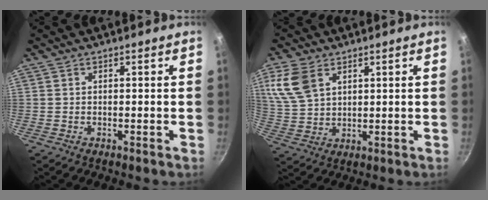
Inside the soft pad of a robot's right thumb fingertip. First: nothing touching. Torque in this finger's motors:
{"motor_torque": [-1.07, 1.05, 0.41, -0.32, 0.24]}